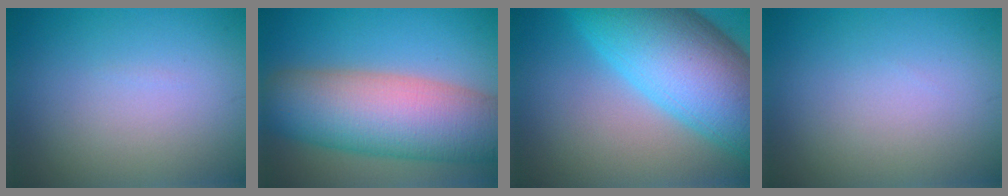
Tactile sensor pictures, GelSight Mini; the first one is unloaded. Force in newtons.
{"total": 11.9, "press": 11.9, "slide": 0.8}
{"total": 15.0, "press": 15.0, "slide": 0.4}
{"total": 0.0}